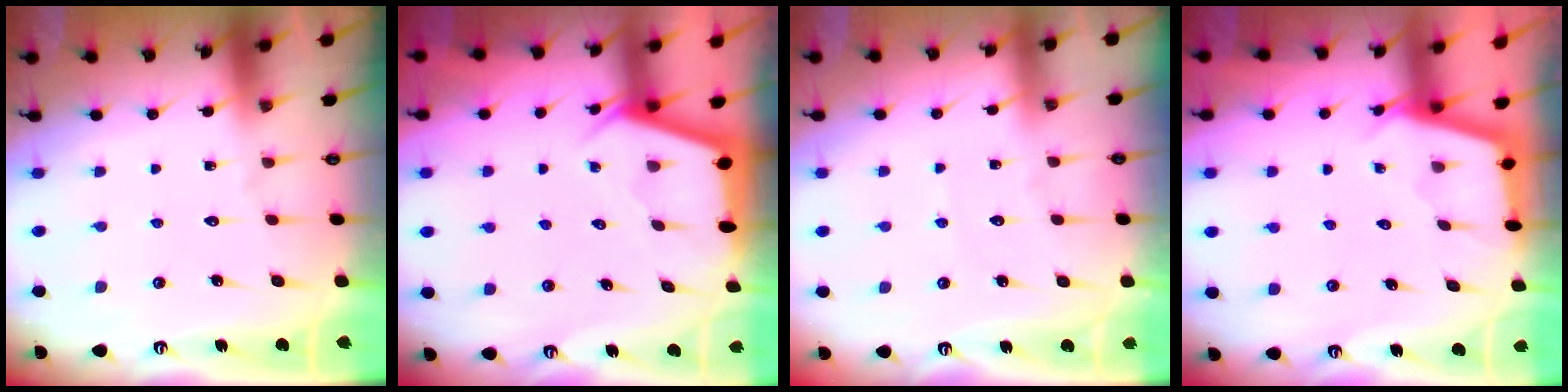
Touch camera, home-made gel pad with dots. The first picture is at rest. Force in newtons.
{"total": 2.9, "press": 2.8, "slide": 0.4}
{"total": 2.9, "press": 2.9, "slide": 0.4}
{"total": 2.5, "press": 2.5, "slide": 0.1}